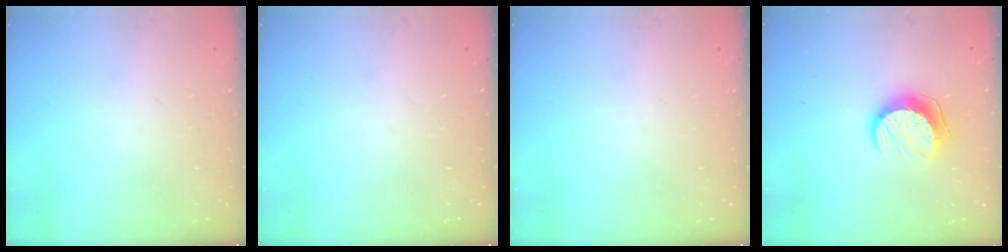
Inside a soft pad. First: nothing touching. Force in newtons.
{"total": 0.0}
{"total": 0.0}
{"total": 10.5, "press": 10.5, "slide": 0.3}